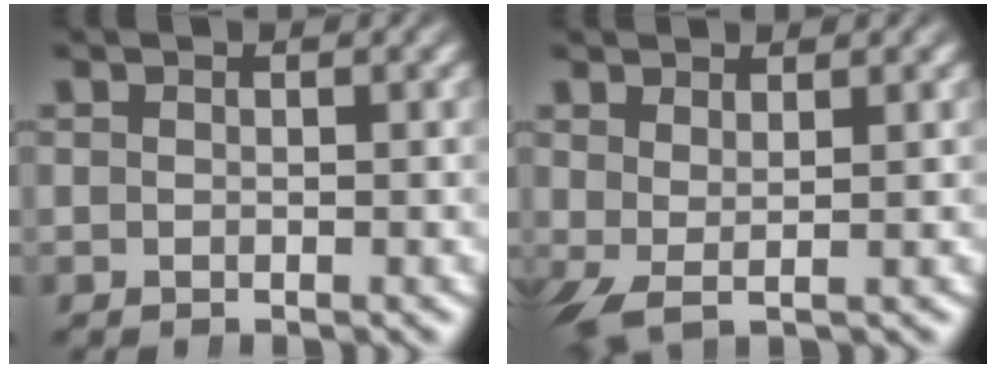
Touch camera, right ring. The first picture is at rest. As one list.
[{"total": 1.3, "force": [0.3, 0.1, 1.3], "torque": [-0.035, -0.013, 0.018]}]